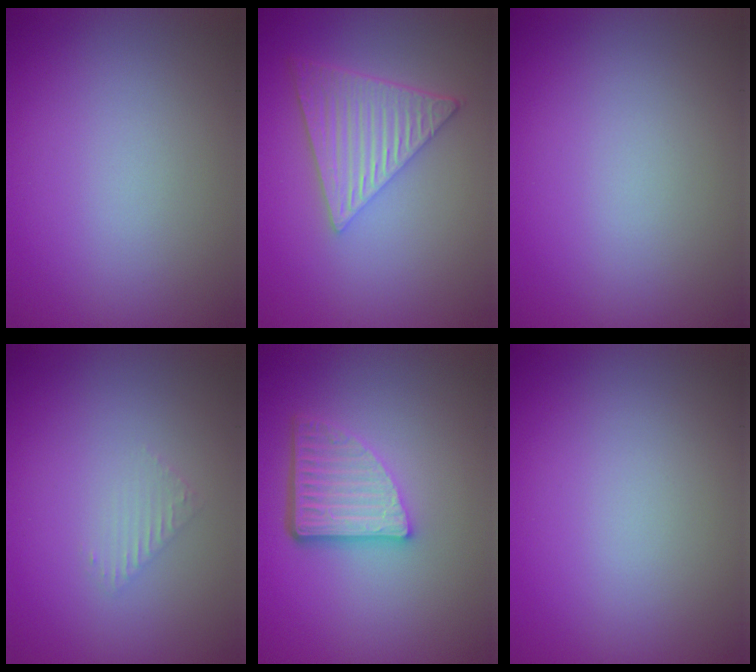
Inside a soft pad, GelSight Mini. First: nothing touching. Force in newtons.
{"total": 6.7, "press": 4.8, "slide": 4.7}
{"total": 0.0}
{"total": 0.9, "press": 0.9, "slide": 0.2}
{"total": 5.0, "press": 3.5, "slide": 3.6}
{"total": 0.0}